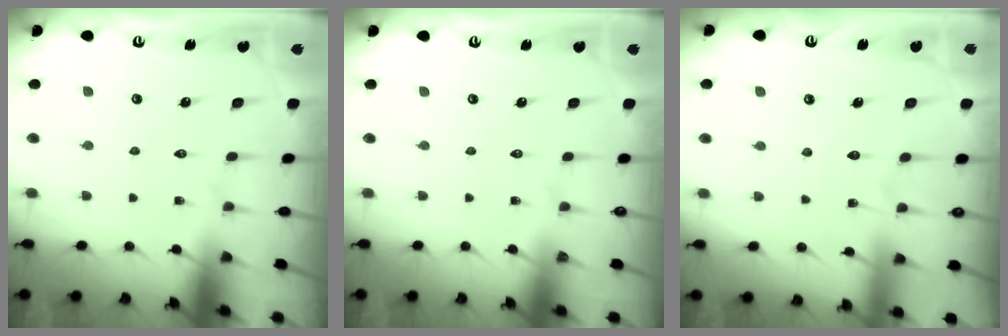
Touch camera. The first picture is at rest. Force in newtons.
{"total": 0.0}
{"total": 4.5, "press": 4.5, "slide": 0.4}